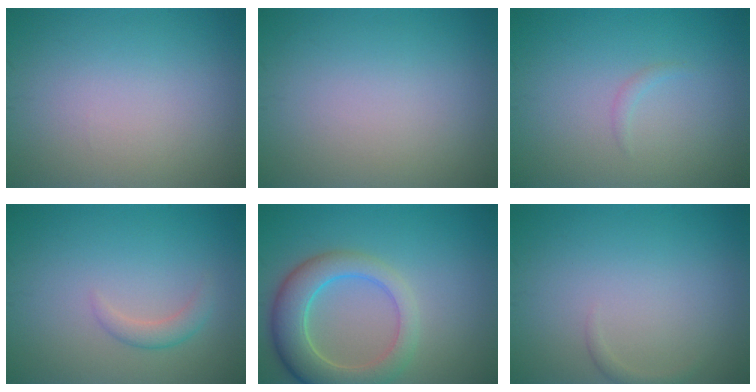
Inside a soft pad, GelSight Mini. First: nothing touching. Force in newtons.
{"total": 0.0}
{"total": 0.7, "press": 0.6, "slide": 0.1}
{"total": 1.6, "press": 1.6, "slide": 0.1}
{"total": 6.2, "press": 6.2, "slide": 0.5}
{"total": 0.7, "press": 0.7, "slide": 0.0}